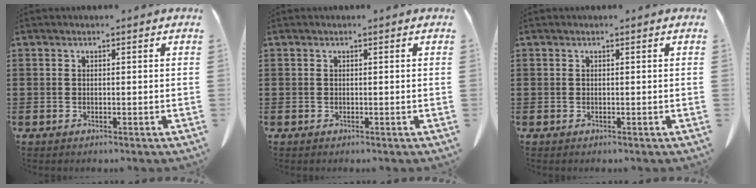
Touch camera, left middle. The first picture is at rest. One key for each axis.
{"total": 0.0}
{"total": 0.0}